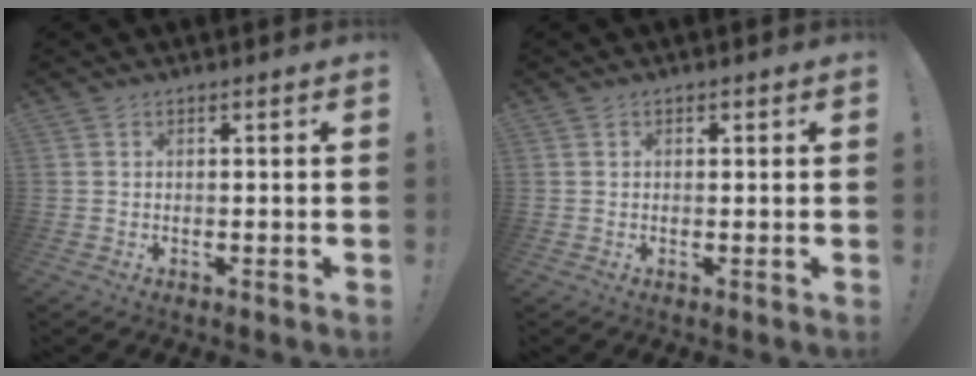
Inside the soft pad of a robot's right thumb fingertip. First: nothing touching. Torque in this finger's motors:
{"motor_torque": [0.03, 0.04, 0.05, 0.05, 0.00]}